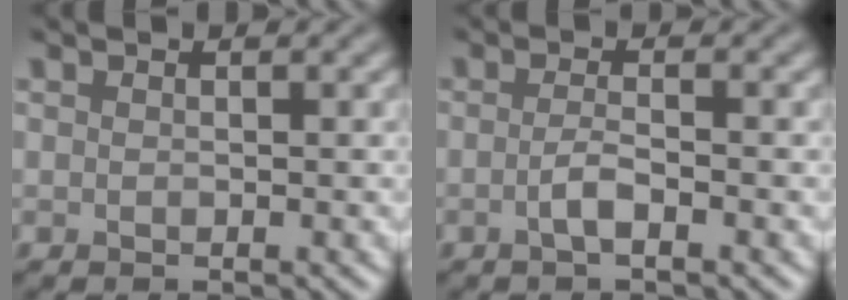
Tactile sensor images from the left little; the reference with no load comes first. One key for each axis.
{"total": 1.6, "fx": -0.5, "fy": 0.3, "fz": 1.4, "tx": -0.028, "ty": 0.003, "tz": -0.015}